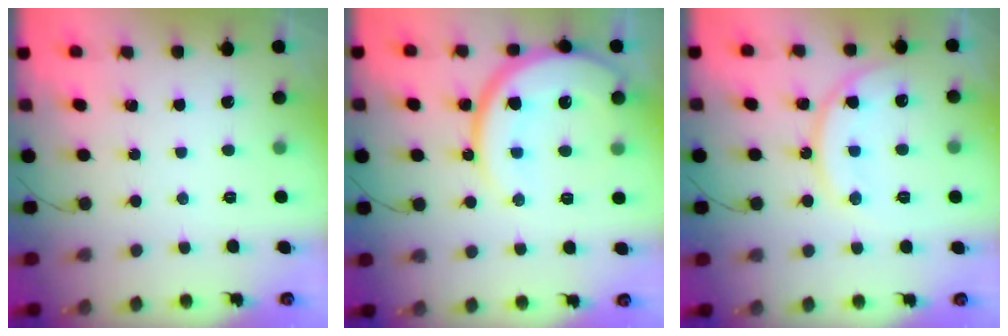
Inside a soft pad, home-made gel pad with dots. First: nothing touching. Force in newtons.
{"total": 15.9, "press": 15.8, "slide": 1.5}
{"total": 13.2, "press": 13.1, "slide": 1.2}